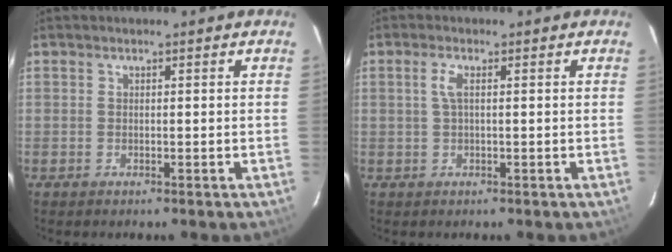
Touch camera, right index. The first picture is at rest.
{"total": 2.1, "force": [0.4, 0.4, 2.0], "torque": [-0.043, 0.003, 0.007]}